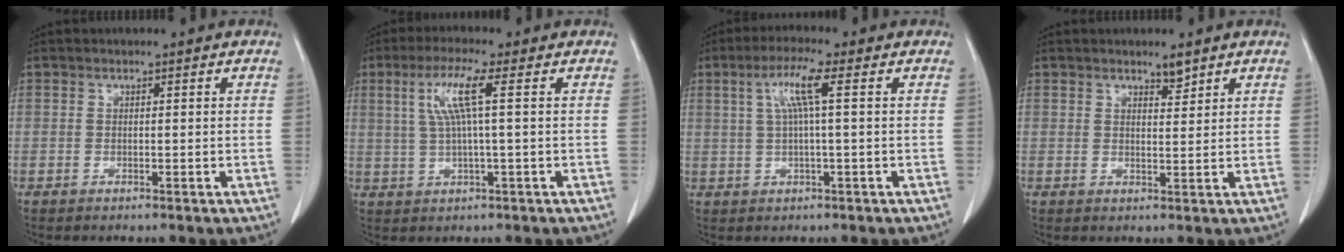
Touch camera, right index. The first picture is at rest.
{"total": 6.5, "force": [1.8, -0.4, 6.2], "torque": [-0.129, 0.012, 0.040]}
{"total": 5.7, "force": [1.5, -0.2, 5.5], "torque": [-0.109, 0.013, 0.033]}
{"total": 2.1, "force": [1.7, 0.5, 1.1], "torque": [-0.021, -0.004, 0.029]}